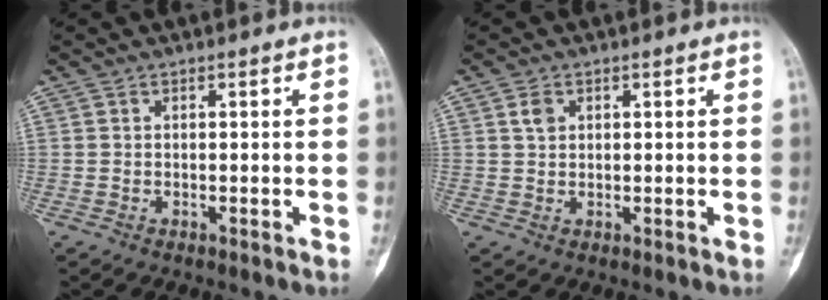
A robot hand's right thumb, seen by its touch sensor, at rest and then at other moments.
{"total": 2.2, "force": [0.9, 1.6, 1.2], "torque": [-0.018, 0.000, 0.017]}